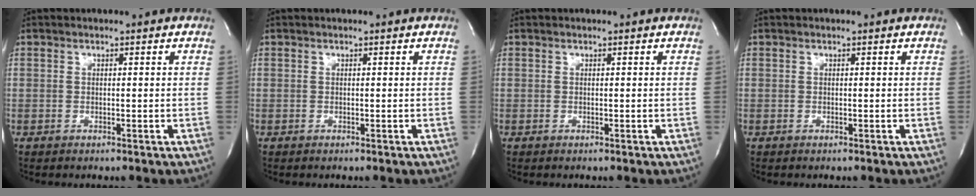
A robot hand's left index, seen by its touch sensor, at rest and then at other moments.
{"total": 0.0}
{"total": 0.0}
{"total": 0.0}